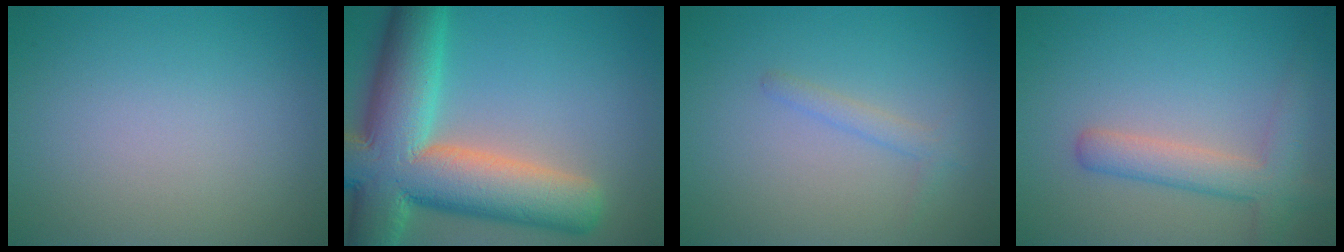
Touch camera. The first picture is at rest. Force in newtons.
{"total": 14.2, "press": 14.2, "slide": 1.0}
{"total": 1.3, "press": 1.3, "slide": 0.0}
{"total": 3.6, "press": 3.6, "slide": 0.3}